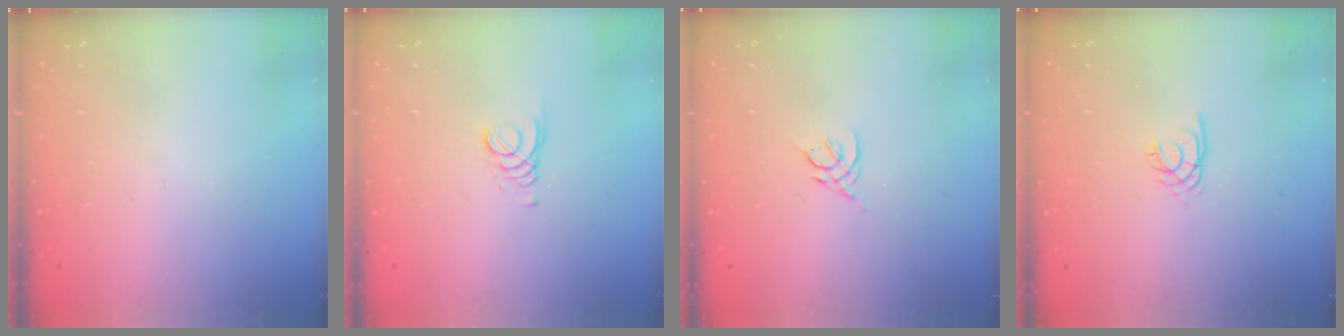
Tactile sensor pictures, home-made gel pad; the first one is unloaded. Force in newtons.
{"total": 1.6, "press": 1.6, "slide": 0.2}
{"total": 2.2, "press": 2.1, "slide": 0.6}
{"total": 2.2, "press": 2.2, "slide": 0.3}